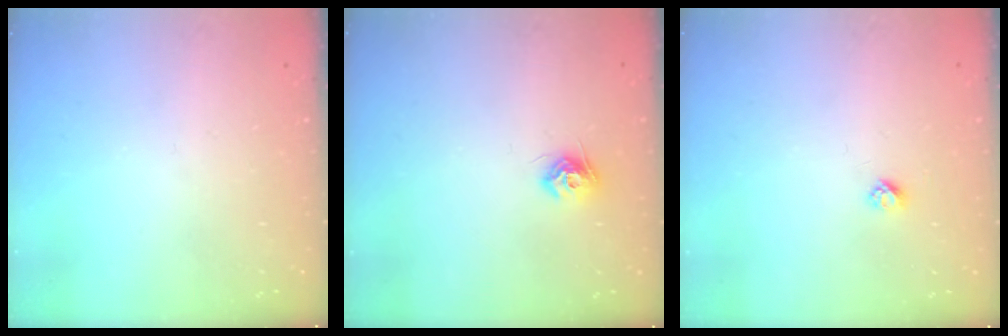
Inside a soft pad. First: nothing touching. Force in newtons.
{"total": 8.1, "press": 8.1, "slide": 0.2}
{"total": 2.7, "press": 2.6, "slide": 0.3}